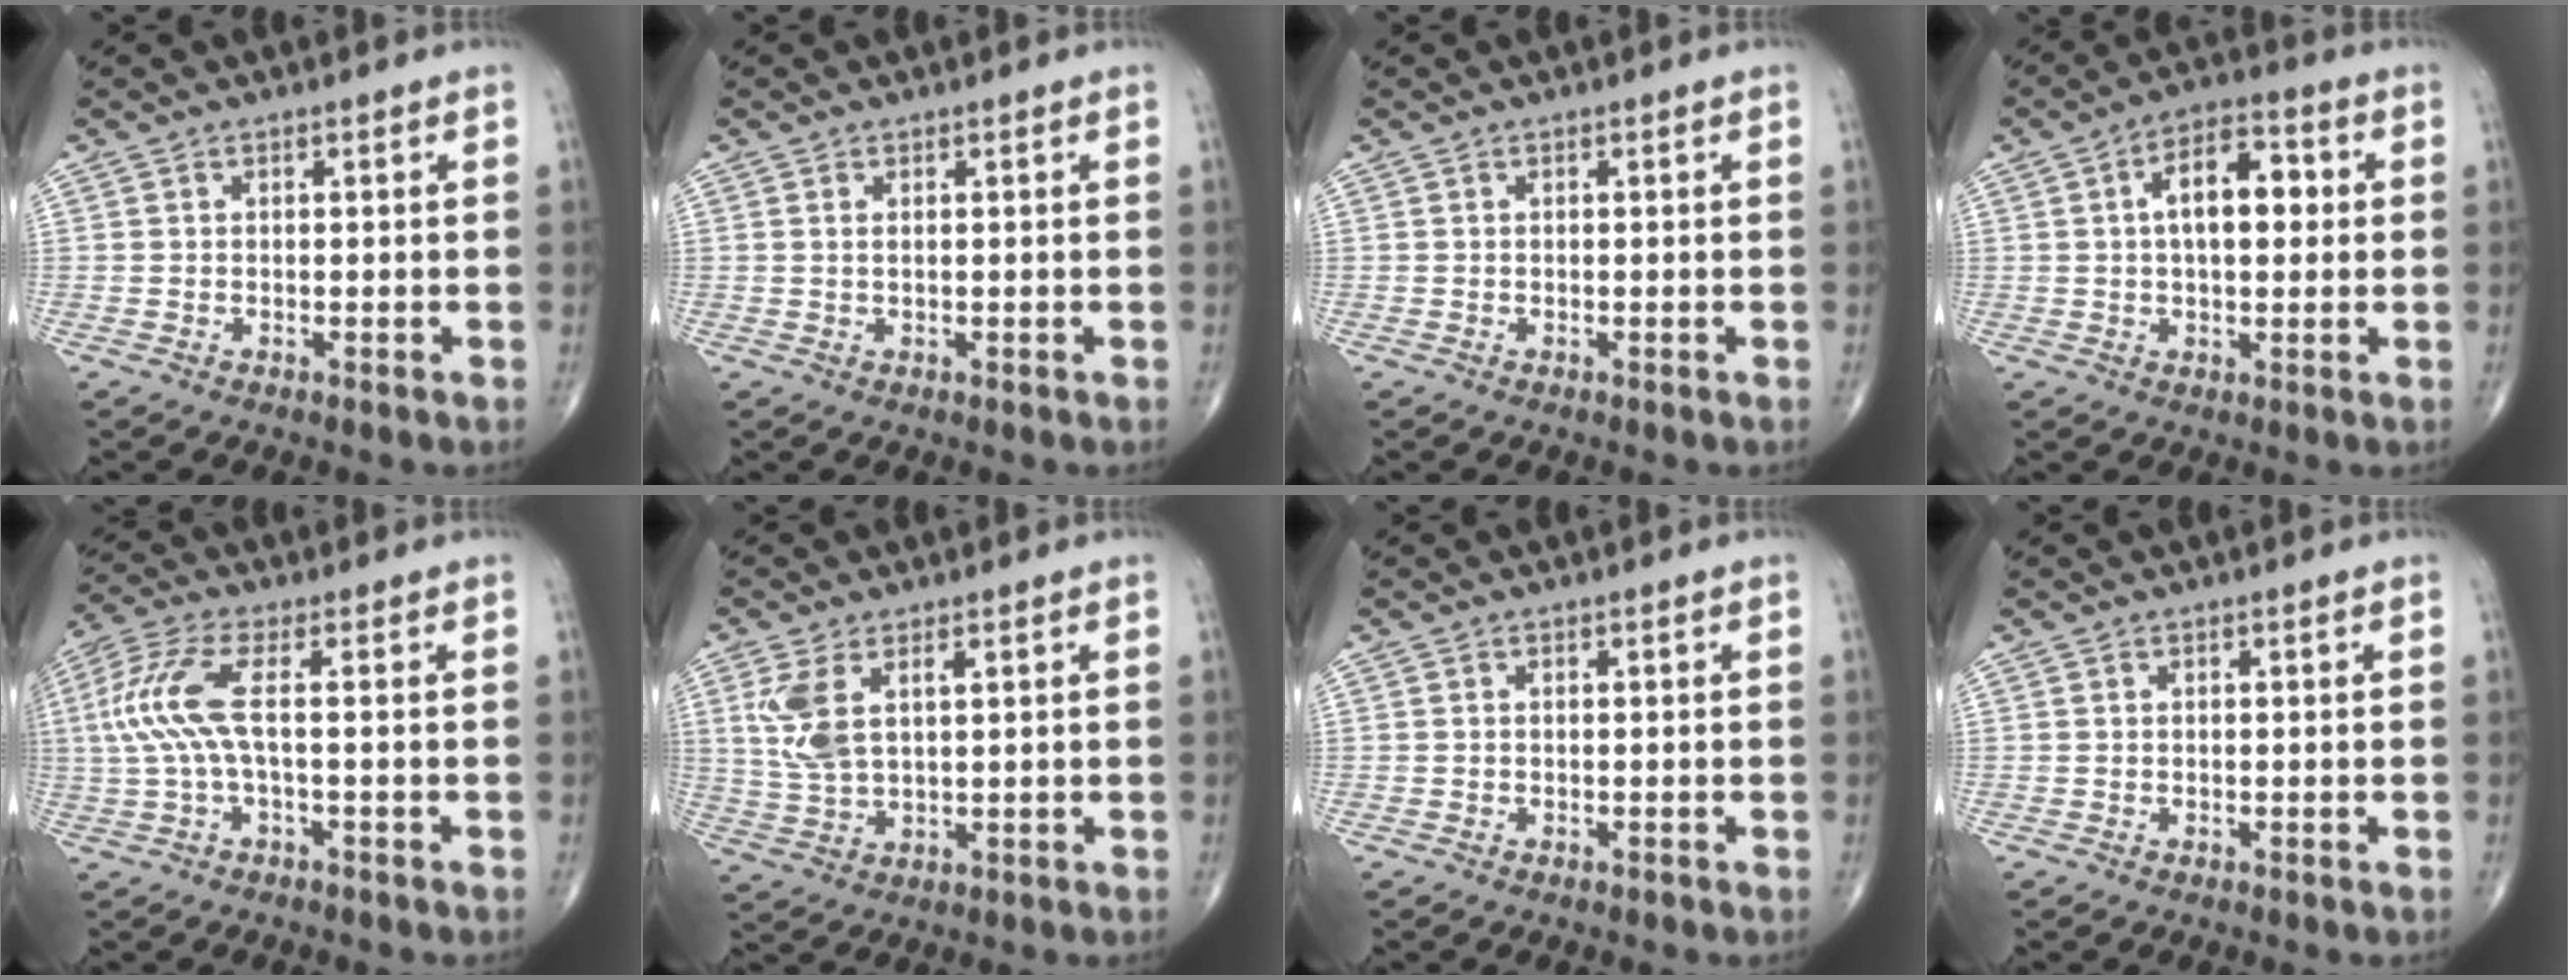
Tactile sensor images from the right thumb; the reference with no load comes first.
{"total": 0.6, "force": [0.3, 0.2, 0.6], "torque": [-0.015, 0.000, 0.006]}
{"total": 0.0}
{"total": 10.4, "force": [1.6, 5.4, 8.8], "torque": [-0.125, 0.019, 0.020]}
{"total": 8.6, "force": [0.4, 2.2, 8.3], "torque": [-0.224, 0.022, 0.004]}
{"total": 7.3, "force": [2.5, 3.3, 6.0], "torque": [-0.133, -0.002, 0.060]}
{"total": 0.0}
{"total": 0.0}